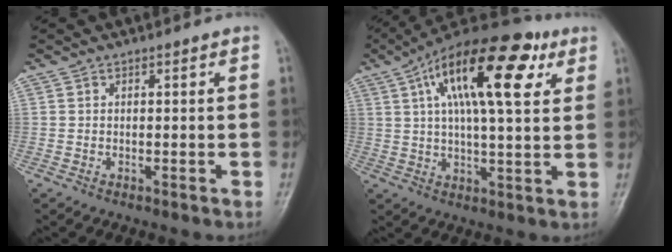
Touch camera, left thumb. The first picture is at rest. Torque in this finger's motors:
{"motor_torque": [0.78, 0.85, 2.20, -0.55, 0.49]}